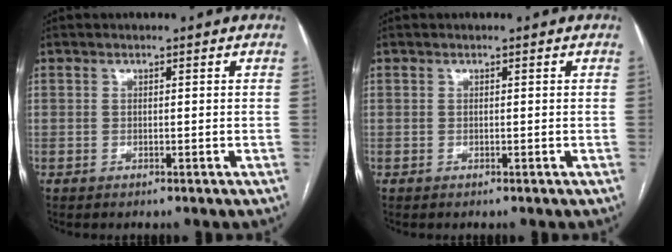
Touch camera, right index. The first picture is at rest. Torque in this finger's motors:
{"motor_torque": [0.00, 0.00, 0.01, 0.00]}